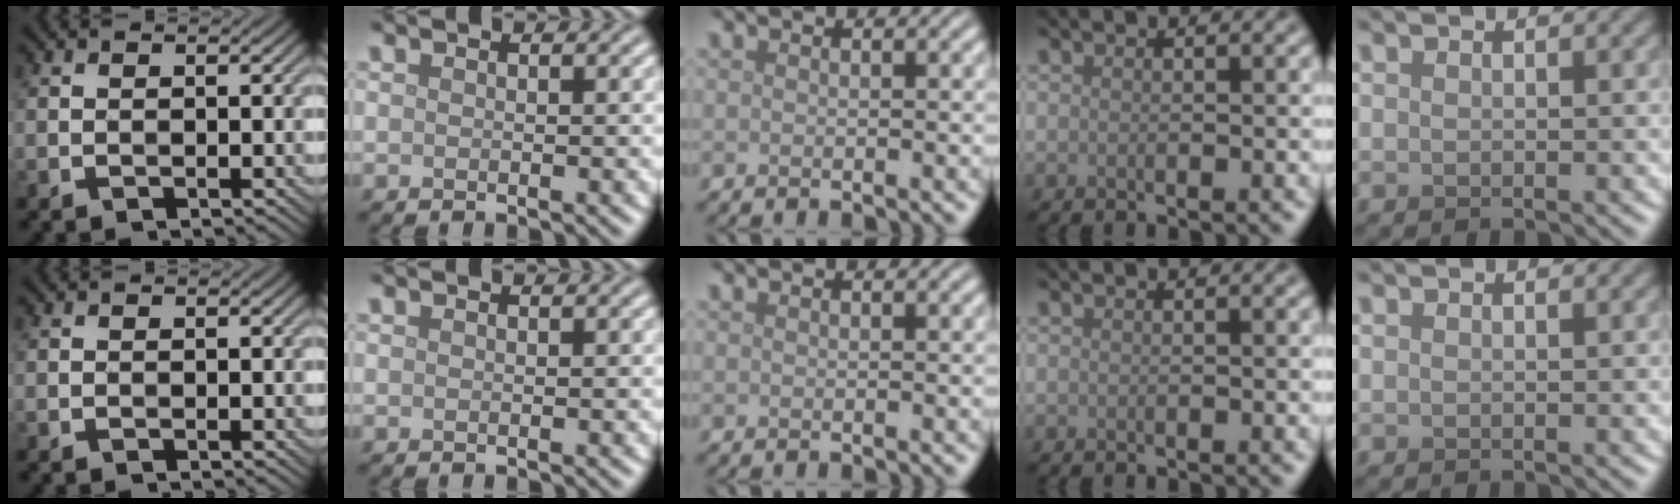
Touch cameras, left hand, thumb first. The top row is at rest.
{}